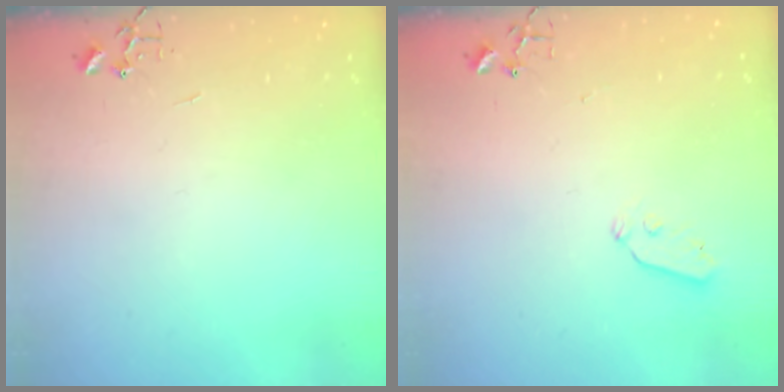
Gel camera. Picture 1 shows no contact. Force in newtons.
{"total": 3.3, "press": 3.3, "slide": 0.4}